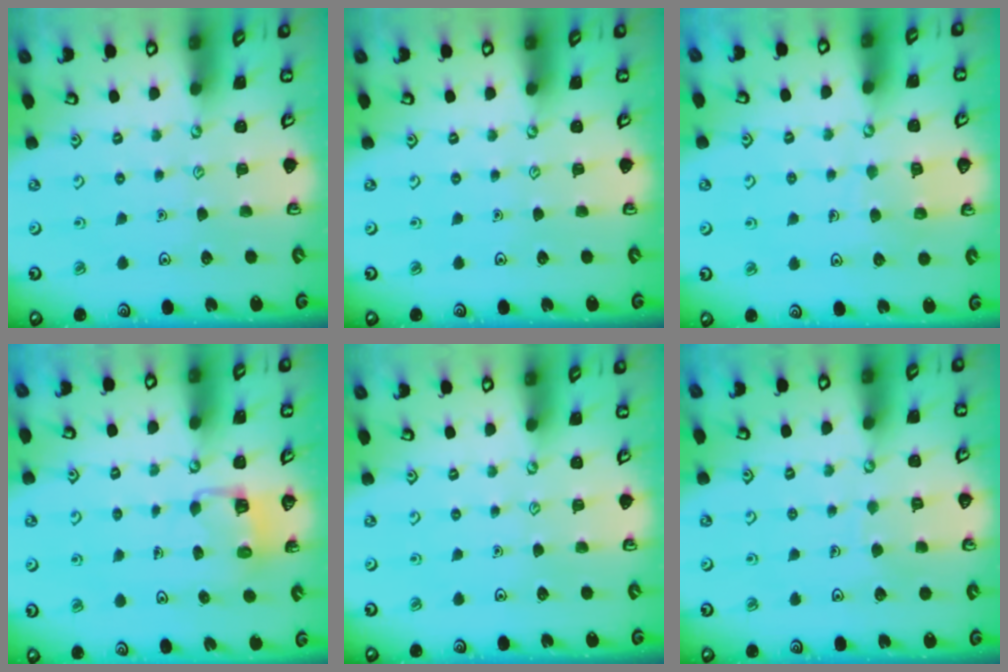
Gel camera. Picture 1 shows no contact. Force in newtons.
{"total": 0.0}
{"total": 5.6, "press": 5.6, "slide": 0.5}
{"total": 3.4, "press": 3.4, "slide": 0.2}
{"total": 0.0}
{"total": 3.9, "press": 3.9, "slide": 0.4}